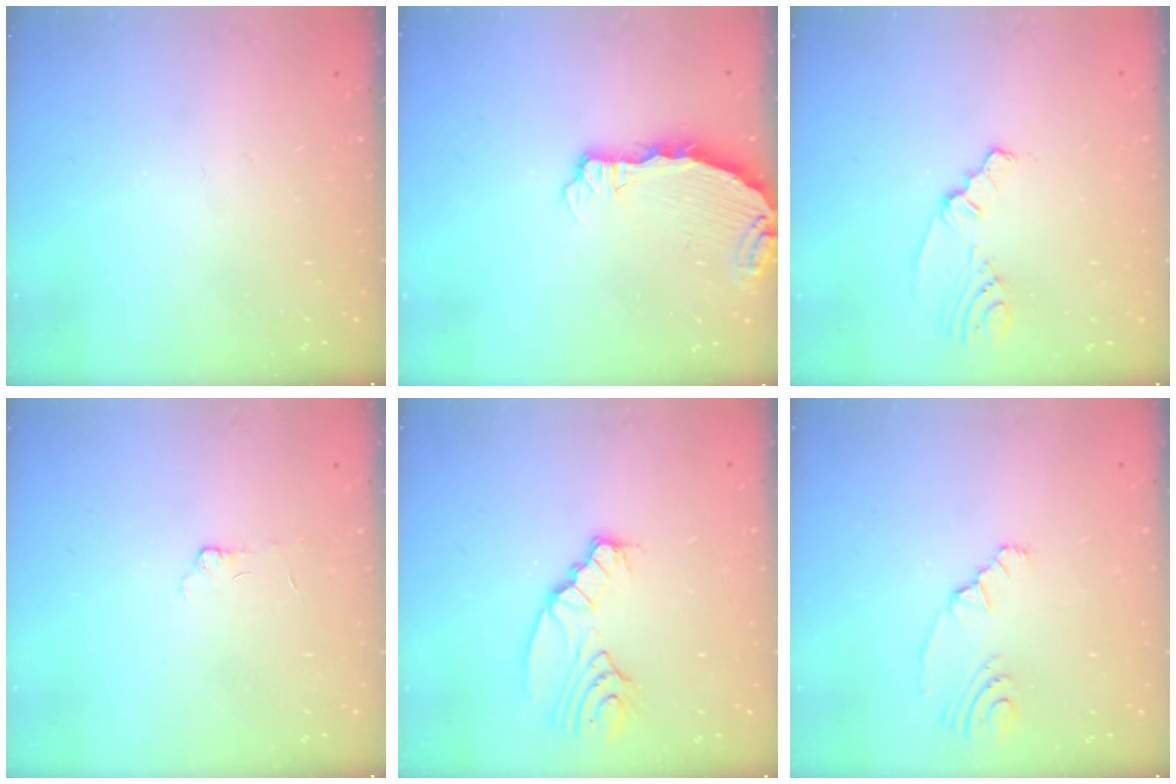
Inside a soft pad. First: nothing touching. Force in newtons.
{"total": 4.8, "press": 4.7, "slide": 0.7}
{"total": 2.1, "press": 1.7, "slide": 1.2}
{"total": 3.0, "press": 3.0, "slide": 0.2}
{"total": 6.8, "press": 6.8, "slide": 0.6}
{"total": 5.4, "press": 2.2, "slide": 4.9}